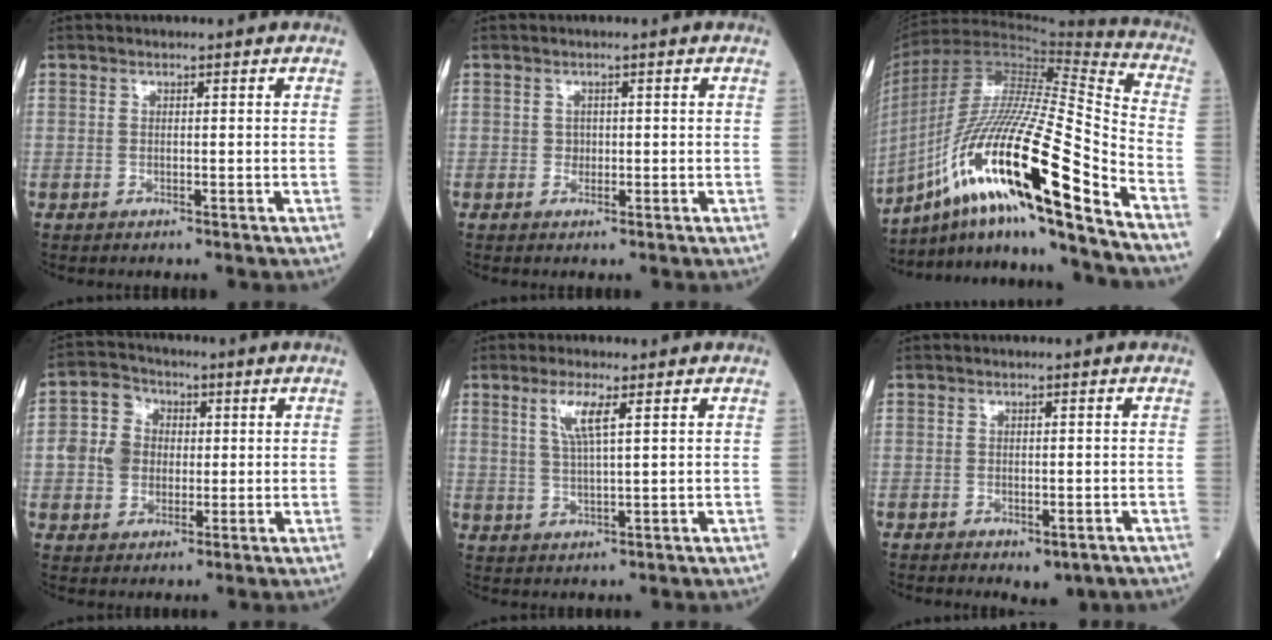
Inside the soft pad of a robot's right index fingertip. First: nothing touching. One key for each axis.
{"total": 0.8, "fx": 0.1, "fy": 0.8, "fz": 0.2, "tx": -0.001, "ty": 0.003, "tz": 0.003}
{"total": 26.1, "fx": -14.3, "fy": 1.7, "fz": 21.8, "tx": -0.408, "ty": -0.029, "tz": -0.253}
{"total": 7.3, "fx": 0.4, "fy": 6.4, "fz": 3.3, "tx": -0.085, "ty": 0.027, "tz": 0.009}
{"total": 4.5, "fx": 2.1, "fy": 0.2, "fz": 4.0, "tx": -0.085, "ty": 0.000, "tz": 0.045}
{"total": 3.2, "fx": -2.0, "fy": 1.6, "fz": 2.0, "tx": -0.020, "ty": -0.004, "tz": -0.016}